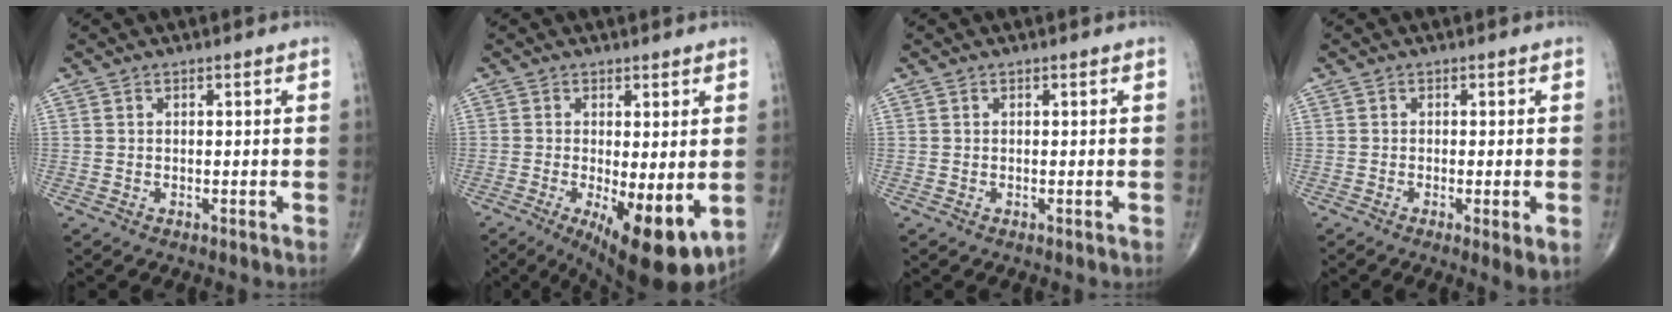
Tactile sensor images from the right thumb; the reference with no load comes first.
{"total": 12.5, "force": [-3.3, 4.1, 11.4], "torque": [-0.165, -0.026, -0.037]}
{"total": 0.0}
{"total": 3.6, "force": [-1.0, 0.6, 3.4], "torque": [-0.058, -0.012, -0.017]}